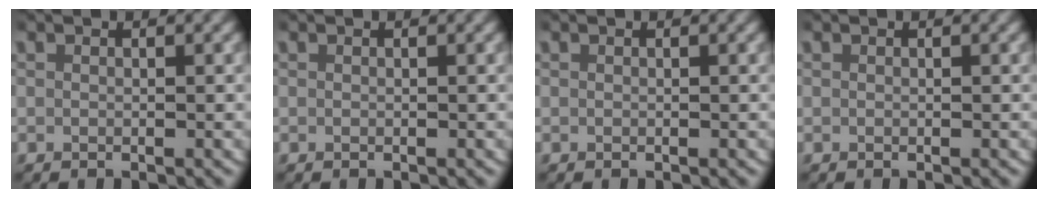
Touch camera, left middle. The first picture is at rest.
{"total": 0.0}
{"total": 0.0}
{"total": 0.0}